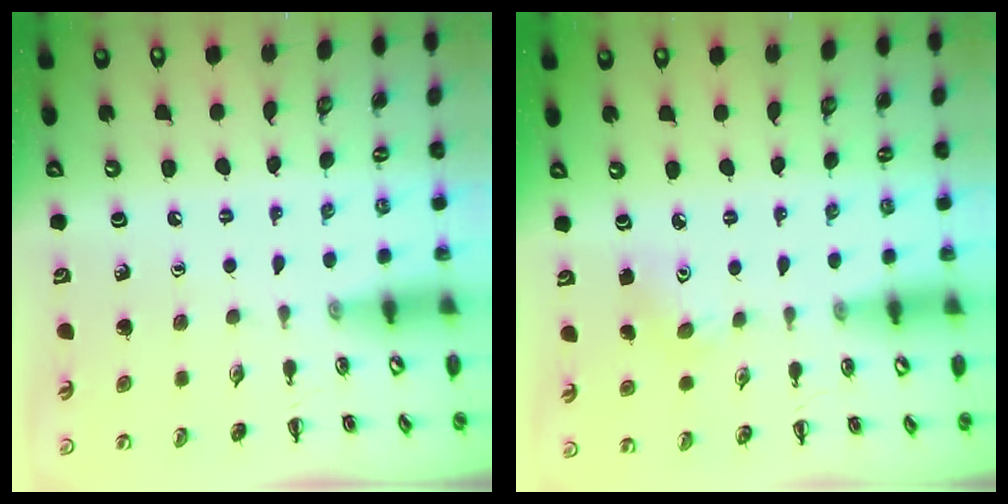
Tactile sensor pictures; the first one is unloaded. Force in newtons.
{"total": 5.8, "press": 5.6, "slide": 1.5}